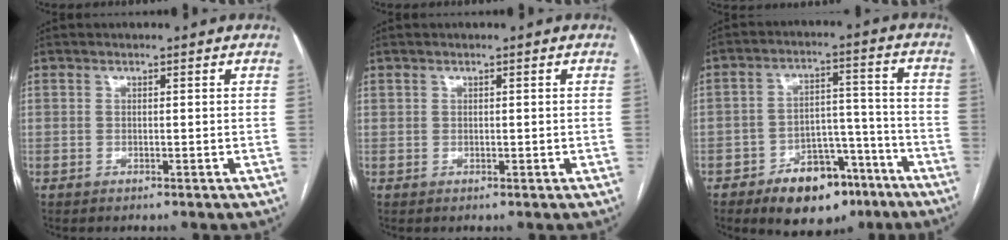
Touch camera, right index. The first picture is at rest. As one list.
[{"total": 0.5, "force": [0.4, 0.4, 0.1], "torque": [0.000, 0.002, 0.009]}, {"total": 12.1, "force": [-7.7, 6.5, 6.8], "torque": [-0.090, 0.028, -0.111]}]